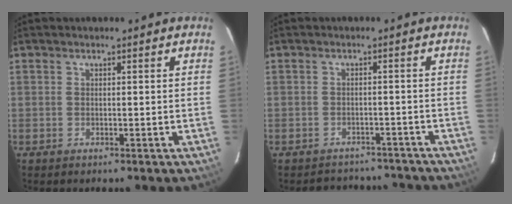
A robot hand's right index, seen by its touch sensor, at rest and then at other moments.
{"total": 11.0, "force": [-9.8, 4.3, 2.6], "torque": [-0.051, 0.016, -0.112]}